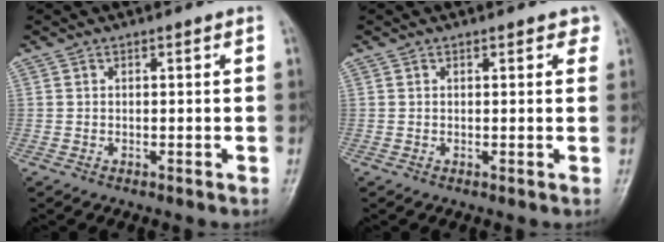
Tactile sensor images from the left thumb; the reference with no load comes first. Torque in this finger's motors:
{"motor_torque": [-0.14, -0.06, -0.05, 0.05, 0.03]}